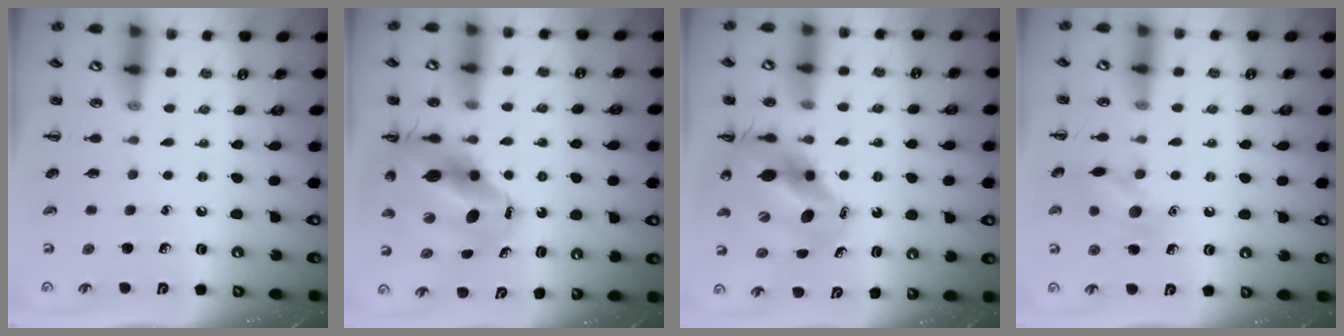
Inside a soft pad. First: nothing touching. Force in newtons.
{"total": 13.2, "press": 12.6, "slide": 3.7}
{"total": 11.8, "press": 11.3, "slide": 3.2}
{"total": 10.4, "press": 10.4, "slide": 0.5}